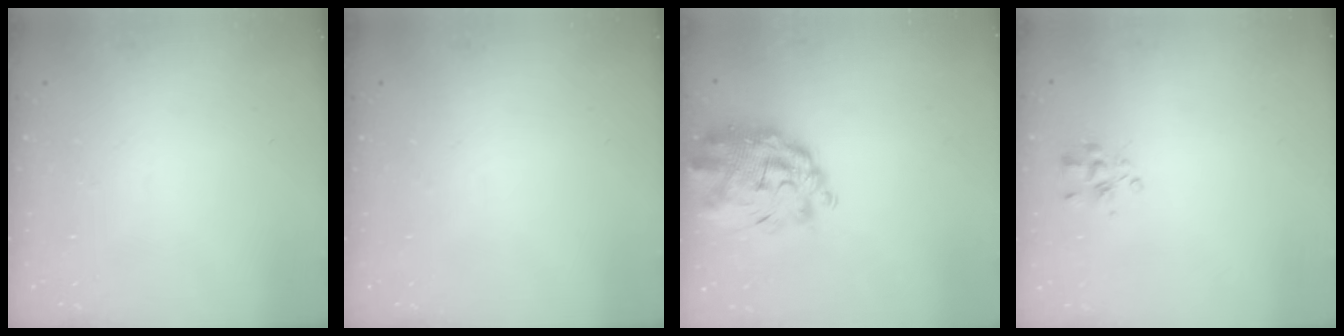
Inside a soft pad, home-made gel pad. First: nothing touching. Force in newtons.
{"total": 0.0}
{"total": 10.1, "press": 9.2, "slide": 4.0}
{"total": 3.2, "press": 3.1, "slide": 0.6}